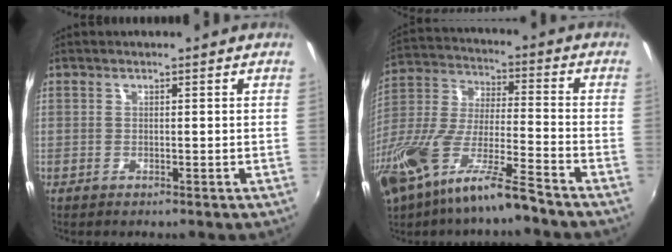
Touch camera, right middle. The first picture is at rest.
{"total": 18.4, "force": [-11.7, 3.6, 13.7], "torque": [-0.288, -0.030, -0.222]}